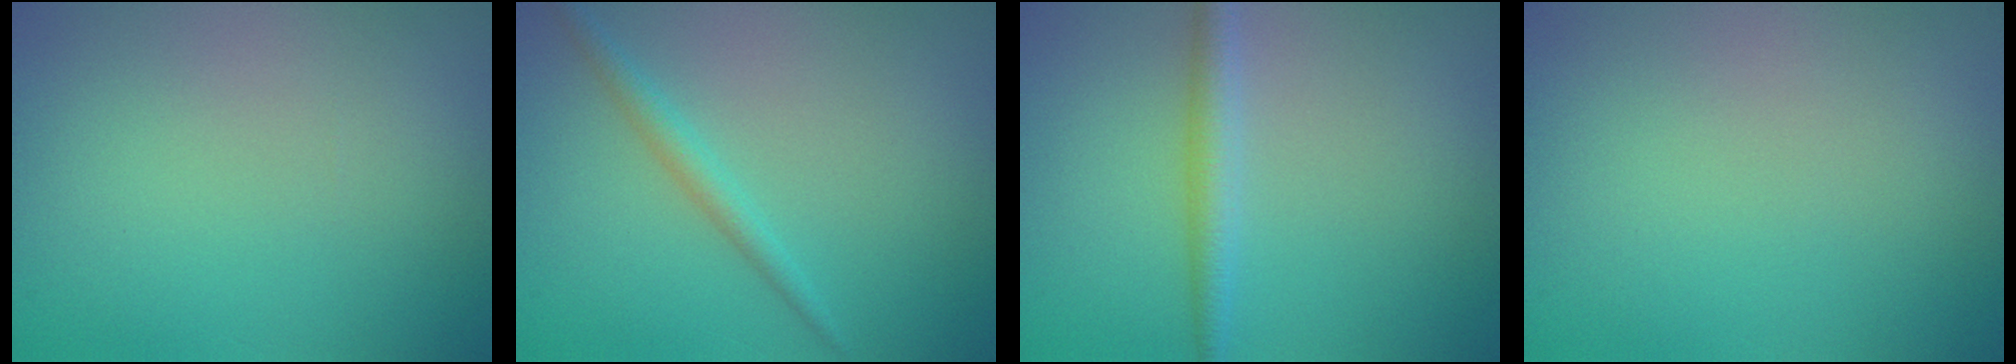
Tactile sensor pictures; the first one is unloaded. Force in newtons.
{"total": 1.6, "press": 1.6, "slide": 0.1}
{"total": 2.2, "press": 2.2, "slide": 0.0}
{"total": 0.0}